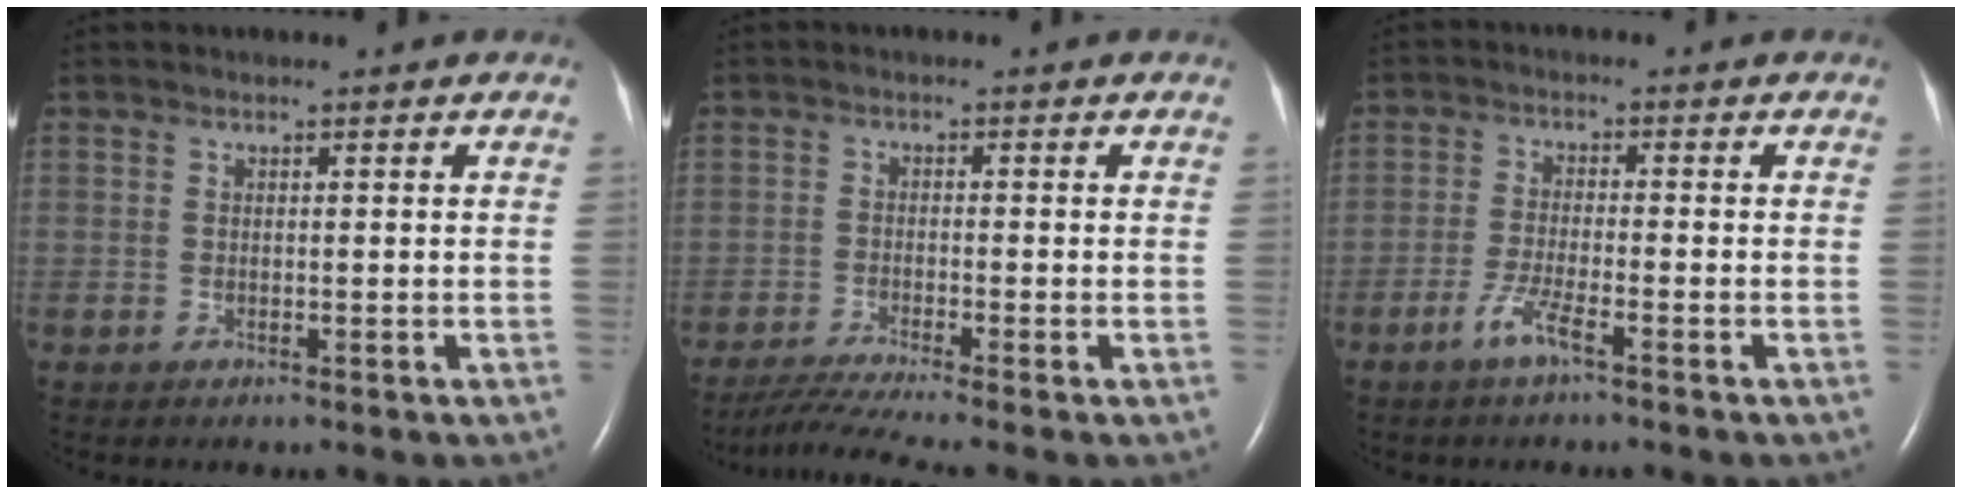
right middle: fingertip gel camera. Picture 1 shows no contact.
{"total": 6.0, "force": [-5.0, -1.4, 3.0], "torque": [-0.060, -0.024, -0.089]}
{"total": 3.8, "force": [-2.4, 0.1, 2.9], "torque": [-0.068, -0.005, -0.049]}